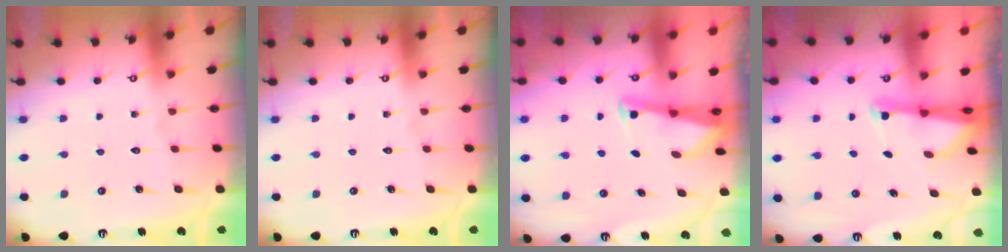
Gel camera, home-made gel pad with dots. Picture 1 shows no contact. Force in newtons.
{"total": 0.0}
{"total": 2.9, "press": 2.9, "slide": 0.3}
{"total": 1.8, "press": 1.8, "slide": 0.4}